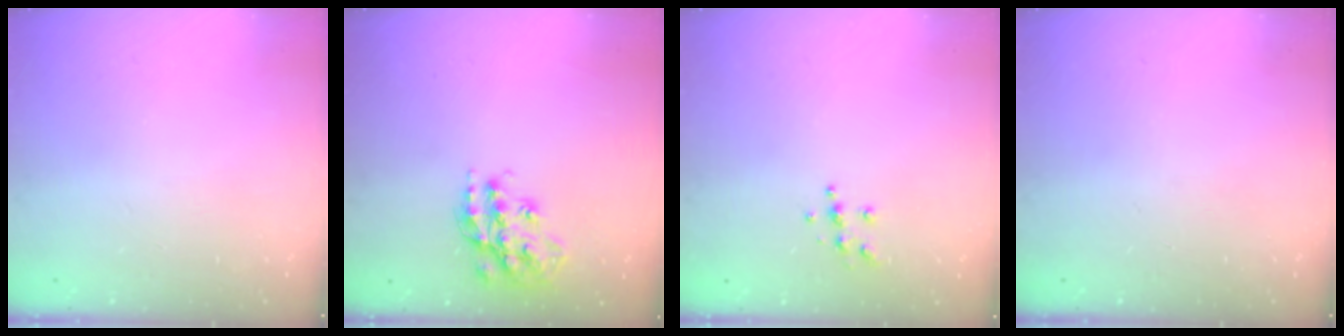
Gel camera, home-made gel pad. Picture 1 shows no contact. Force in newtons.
{"total": 16.3, "press": 16.3, "slide": 0.8}
{"total": 5.5, "press": 5.5, "slide": 0.5}
{"total": 0.0}